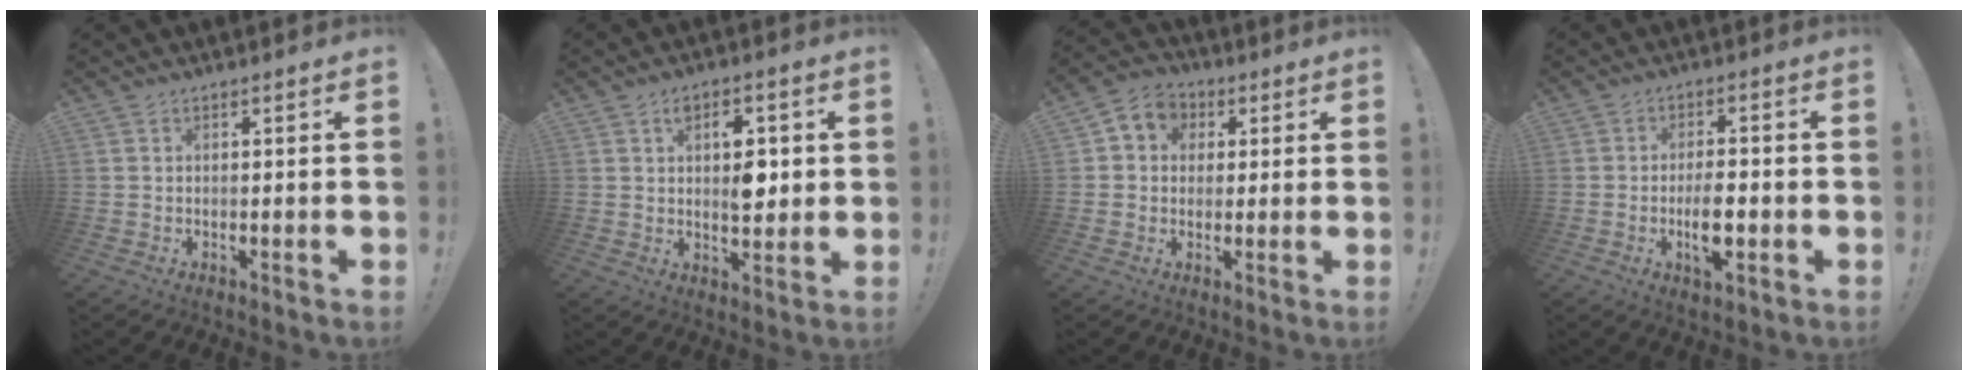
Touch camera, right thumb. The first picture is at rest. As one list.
[{"total": 8.2, "force": [1.7, 5.0, 6.3], "torque": [-0.082, 0.000, 0.027]}, {"total": 6.7, "force": [0.9, 6.2, 2.4], "torque": [-0.032, 0.003, 0.022]}, {"total": 7.6, "force": [-2.1, 2.9, 6.7], "torque": [-0.118, 0.000, -0.037]}]